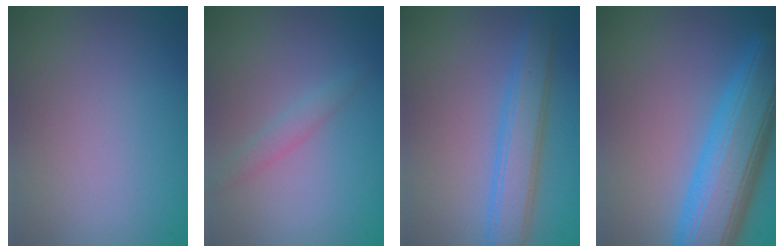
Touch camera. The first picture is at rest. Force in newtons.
{"total": 1.4, "press": 1.4, "slide": 0.0}
{"total": 4.4, "press": 4.4, "slide": 0.1}
{"total": 9.8, "press": 9.8, "slide": 0.3}